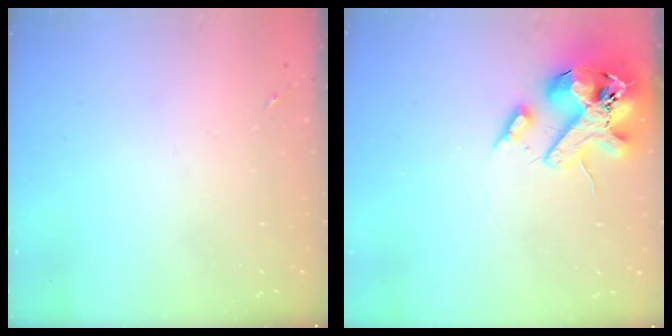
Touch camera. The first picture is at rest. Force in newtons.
{"total": 17.4, "press": 17.1, "slide": 2.9}